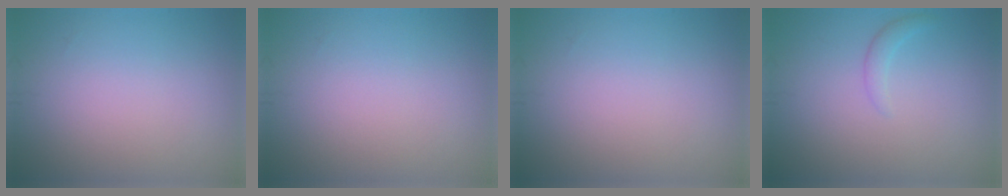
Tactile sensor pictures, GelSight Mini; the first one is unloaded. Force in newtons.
{"total": 0.0}
{"total": 0.0}
{"total": 1.1, "press": 1.1, "slide": 0.1}